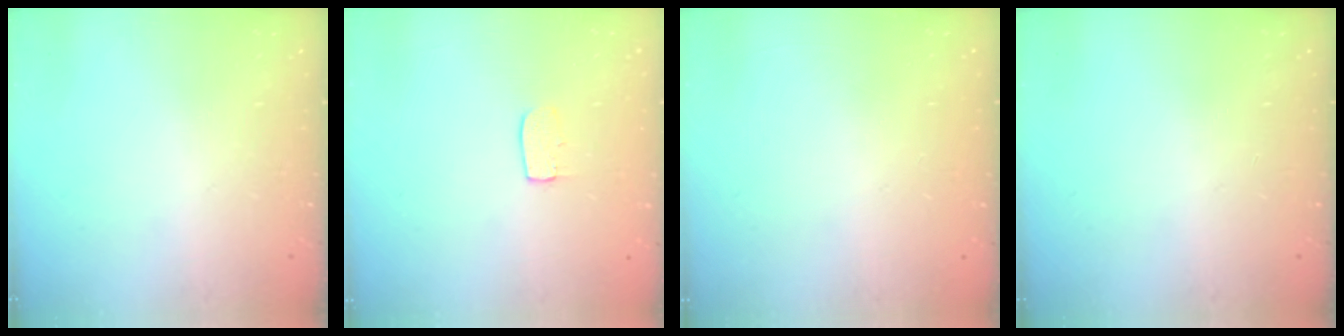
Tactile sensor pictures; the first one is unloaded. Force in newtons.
{"total": 5.6, "press": 5.6, "slide": 0.4}
{"total": 0.0}
{"total": 0.0}